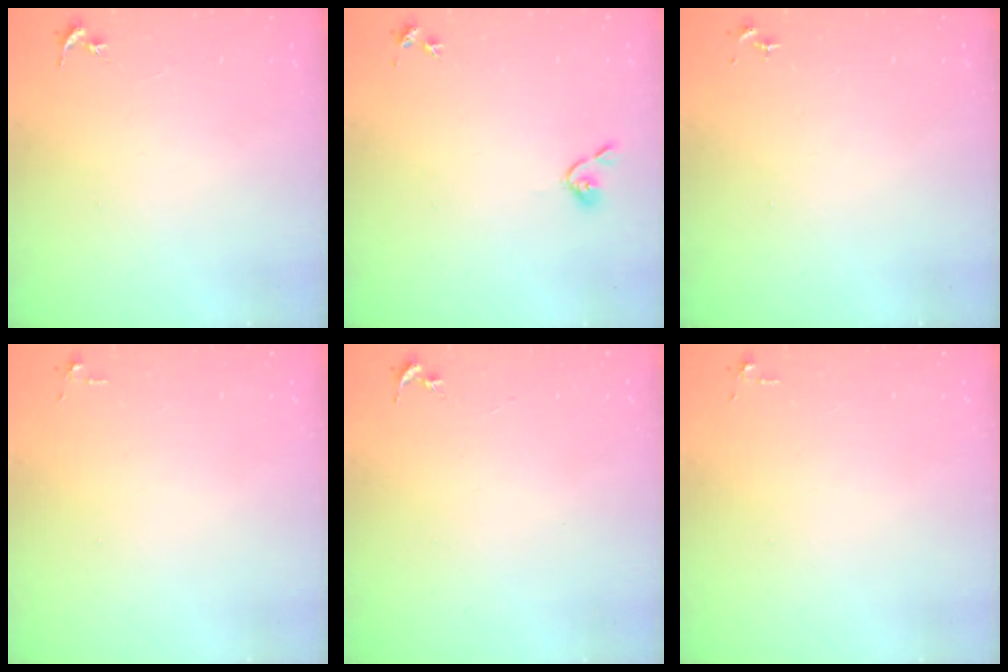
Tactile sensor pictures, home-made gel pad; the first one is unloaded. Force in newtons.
{"total": 3.4, "press": 3.4, "slide": 0.6}
{"total": 0.0}
{"total": 3.8, "press": 3.8, "slide": 0.6}
{"total": 0.0}
{"total": 3.8, "press": 3.8, "slide": 0.6}